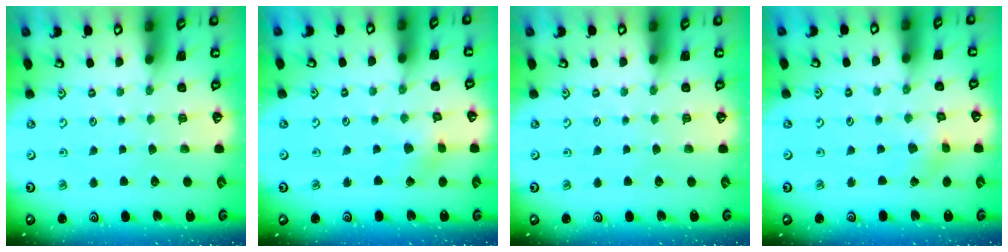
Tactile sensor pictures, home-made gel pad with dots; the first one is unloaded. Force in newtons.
{"total": 2.8, "press": 2.8, "slide": 0.3}
{"total": 0.0}
{"total": 1.5, "press": 1.5, "slide": 0.0}